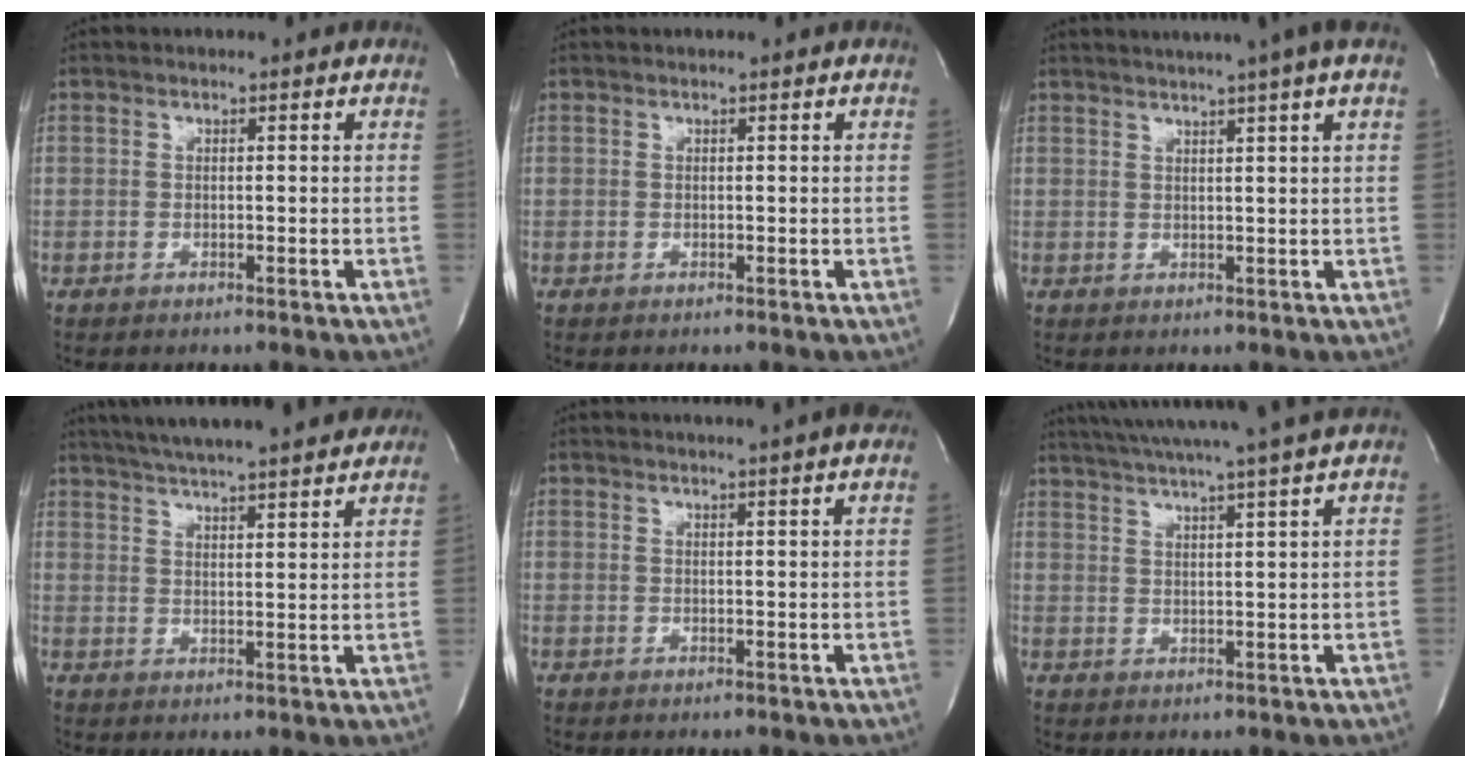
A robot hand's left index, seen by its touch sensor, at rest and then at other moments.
{"total": 0.0}
{"total": 9.1, "force": [7.1, -1.6, 5.5], "torque": [-0.086, 0.011, 0.077]}
{"total": 19.7, "force": [17.4, 1.7, 9.1], "torque": [-0.153, 0.021, 0.240]}
{"total": 7.1, "force": [6.3, -1.2, 2.9], "torque": [-0.036, 0.010, 0.061]}
{"total": 15.2, "force": [13.2, -2.0, 7.4], "torque": [-0.132, -0.013, 0.183]}